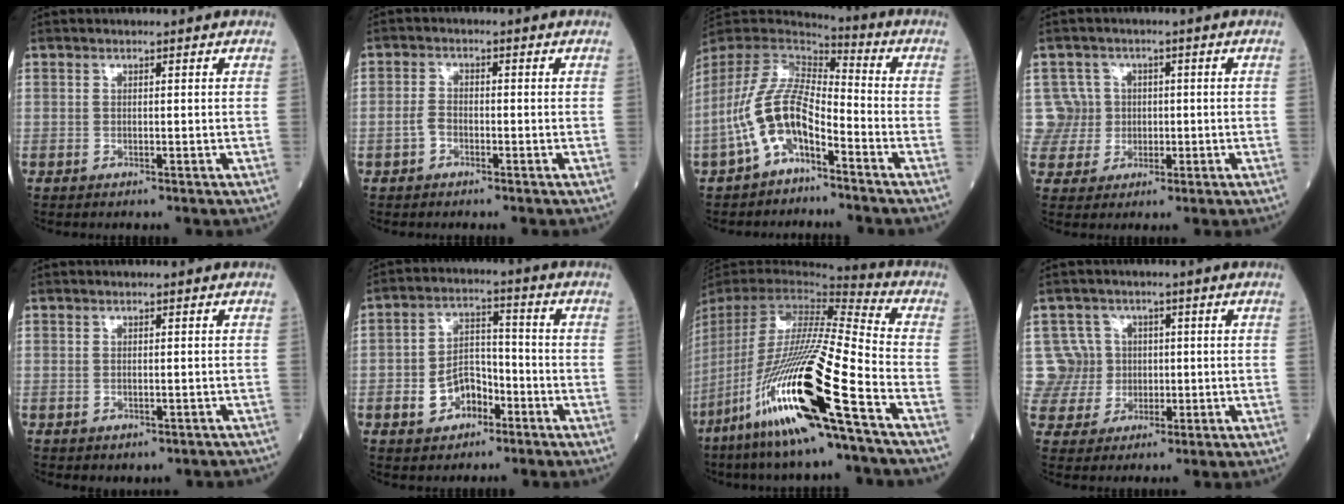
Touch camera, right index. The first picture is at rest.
{"total": 2.2, "force": [-1.1, 1.4, 1.3], "torque": [-0.025, 0.005, -0.022]}
{"total": 11.6, "force": [-5.3, 4.6, 9.2], "torque": [-0.204, 0.016, -0.100]}
{"total": 6.0, "force": [0.8, 5.9, -0.5], "torque": [0.023, 0.022, 0.020]}
{"total": 2.5, "force": [-1.7, 1.5, 1.0], "torque": [-0.012, 0.009, -0.012]}
{"total": 7.2, "force": [-3.2, 4.8, 4.4], "torque": [-0.084, 0.018, -0.052]}
{"total": 25.1, "force": [-12.4, 0.7, 21.8], "torque": [-0.450, -0.072, -0.245]}
{"total": 7.1, "force": [1.0, 7.1, -0.1], "torque": [0.009, 0.025, 0.025]}